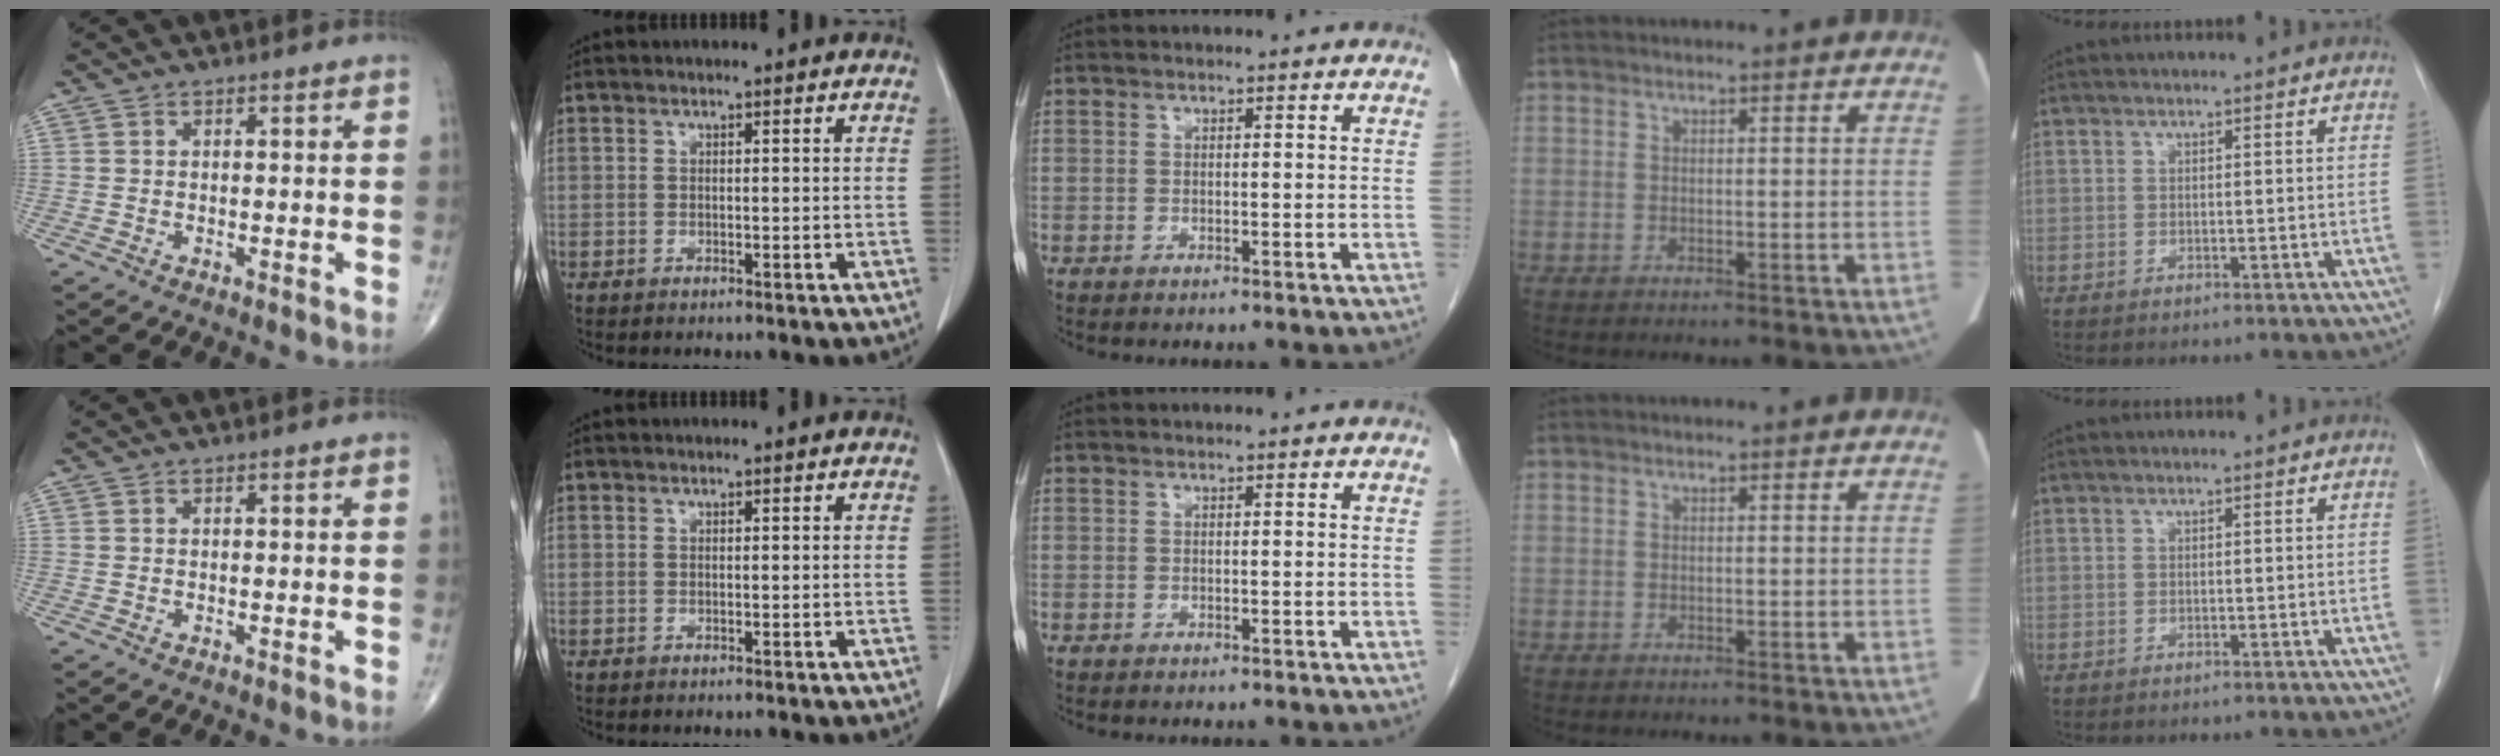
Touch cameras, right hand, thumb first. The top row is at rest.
{}